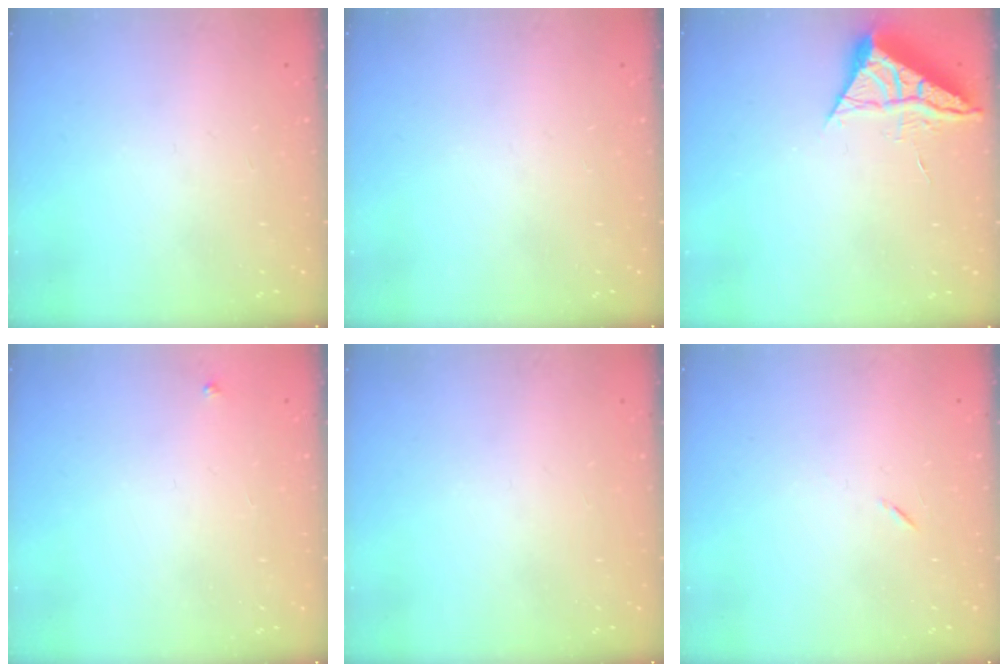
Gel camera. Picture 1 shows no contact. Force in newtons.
{"total": 0.0}
{"total": 6.0, "press": 5.9, "slide": 0.4}
{"total": 2.7, "press": 2.7, "slide": 0.3}
{"total": 0.0}
{"total": 4.9, "press": 4.5, "slide": 1.9}